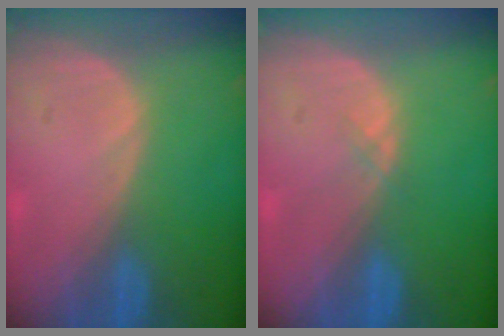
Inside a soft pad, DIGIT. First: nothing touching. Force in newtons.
{"total": 0.6, "press": 0.5, "slide": 0.2}